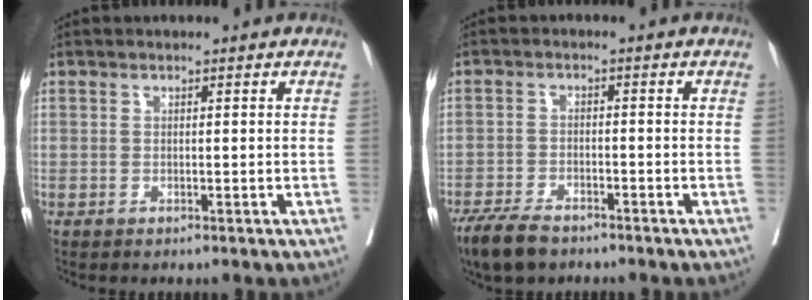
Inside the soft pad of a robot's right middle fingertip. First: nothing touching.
{"total": 5.8, "force": [-4.7, 2.0, 2.7], "torque": [-0.050, -0.008, -0.085]}